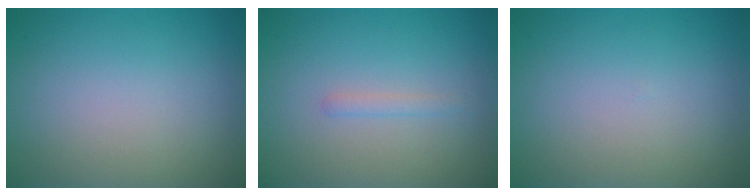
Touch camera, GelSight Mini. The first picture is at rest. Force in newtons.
{"total": 0.8, "press": 0.8, "slide": 0.0}
{"total": 0.0}